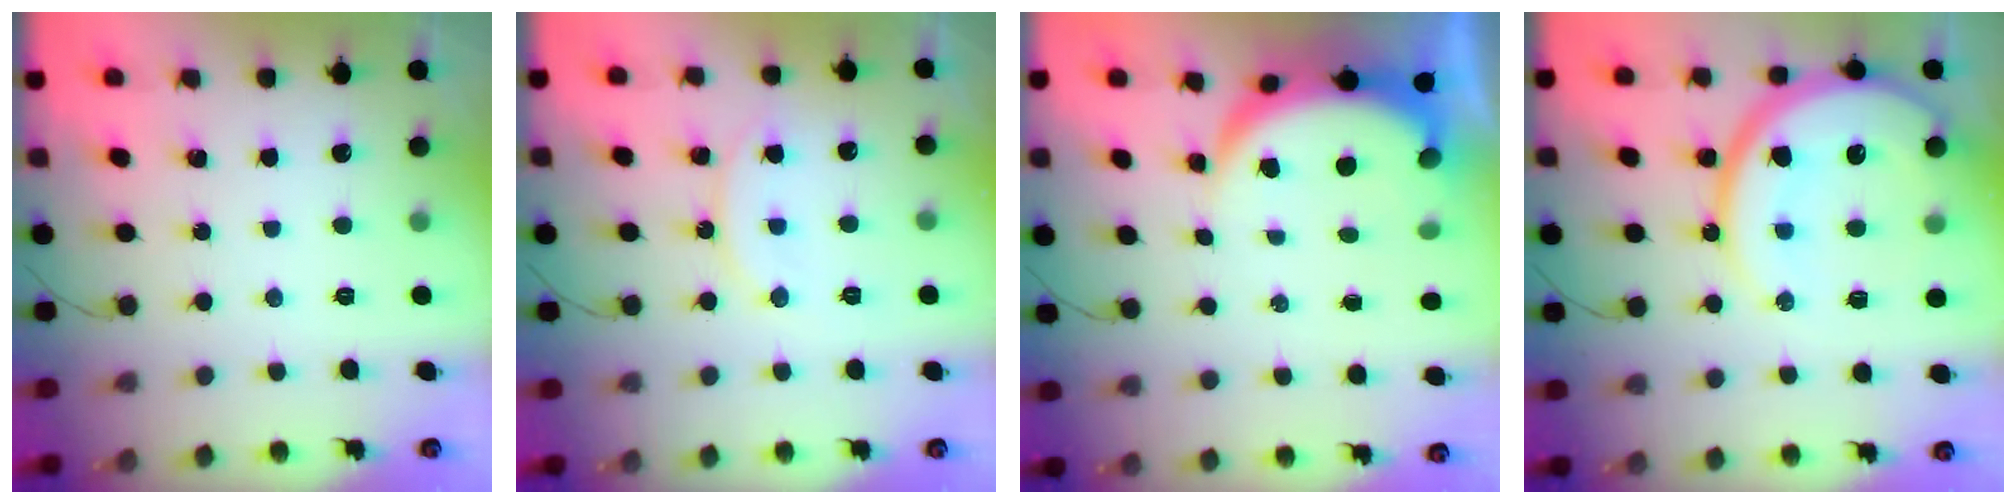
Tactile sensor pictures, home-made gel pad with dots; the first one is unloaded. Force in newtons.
{"total": 9.2, "press": 9.2, "slide": 0.4}
{"total": 6.4, "press": 6.4, "slide": 0.9}
{"total": 18.3, "press": 18.3, "slide": 1.7}